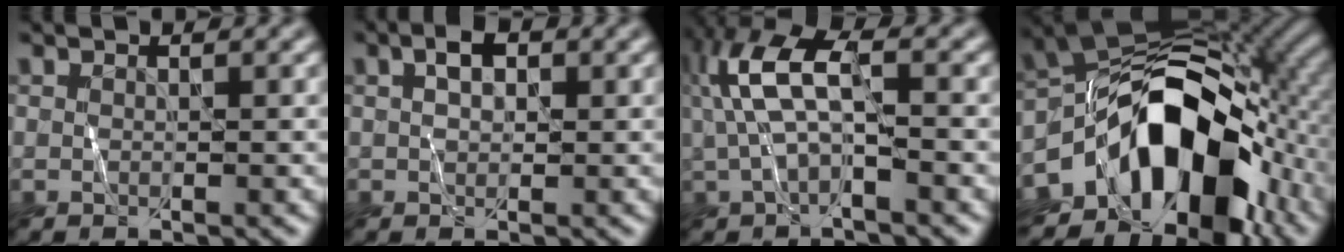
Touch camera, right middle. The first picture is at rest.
{"total": 1.6, "force": [0.7, 1.1, 0.9], "torque": [-0.013, 0.012, 0.009]}
{"total": 5.6, "force": [0.7, 2.2, 5.1], "torque": [-0.117, 0.020, 0.009]}
{"total": 13.3, "force": [-6.0, 7.9, 8.9], "torque": [-0.110, 0.013, -0.114]}